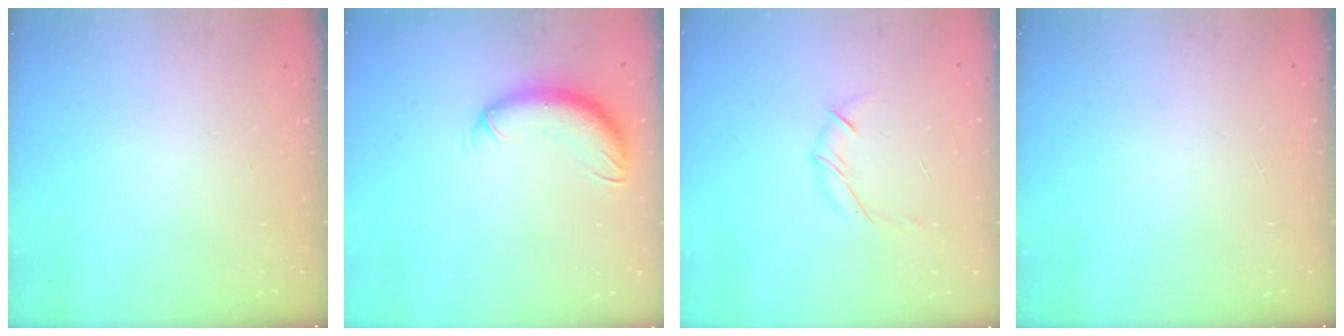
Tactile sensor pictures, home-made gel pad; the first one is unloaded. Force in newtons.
{"total": 10.1, "press": 9.8, "slide": 2.5}
{"total": 6.7, "press": 6.5, "slide": 1.6}
{"total": 0.0}